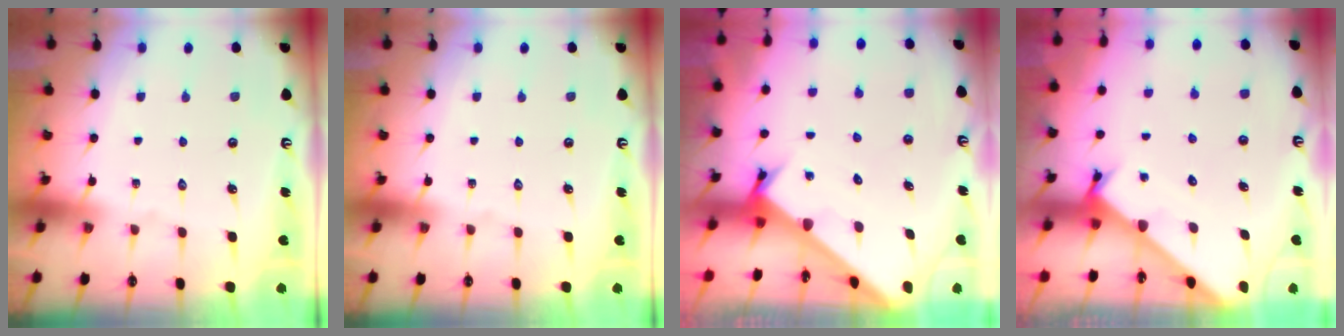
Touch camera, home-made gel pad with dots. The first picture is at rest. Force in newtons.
{"total": 0.0}
{"total": 2.3, "press": 2.3, "slide": 0.2}
{"total": 2.4, "press": 2.4, "slide": 0.3}